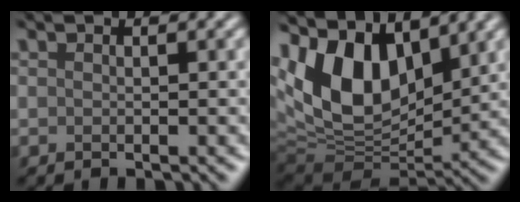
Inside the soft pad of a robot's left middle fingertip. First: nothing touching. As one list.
[{"total": 12.0, "force": [4.7, 7.0, 8.5], "torque": [-0.174, 0.011, 0.085]}]